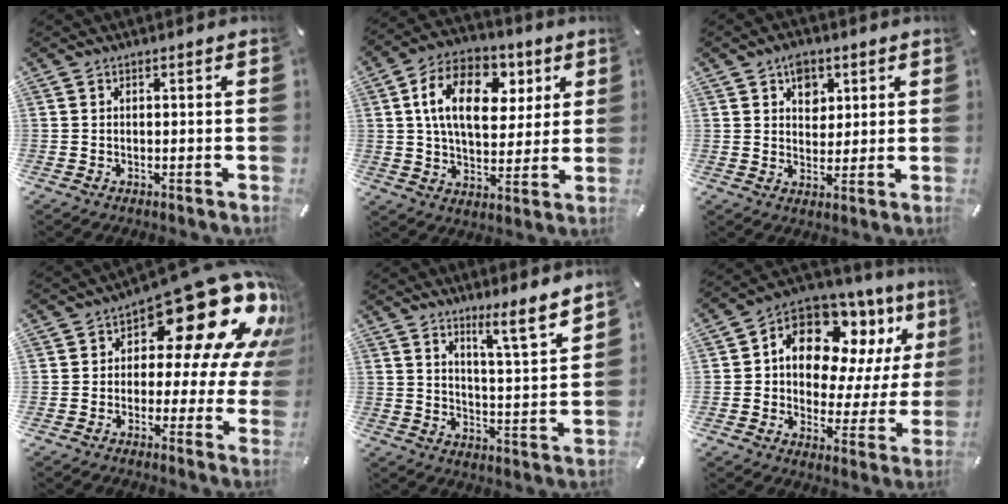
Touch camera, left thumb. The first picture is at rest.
{"total": 17.3, "force": [5.3, 11.3, 12.0], "torque": [-0.194, -0.002, 0.093]}
{"total": 5.8, "force": [3.0, 4.6, 2.0], "torque": [-0.006, -0.012, 0.046]}
{"total": 21.2, "force": [10.5, 9.6, 15.8], "torque": [-0.213, -0.077, 0.172]}
{"total": 8.6, "force": [7.3, 0.5, 4.5], "torque": [-0.062, -0.061, 0.121]}
{"total": 13.9, "force": [7.3, 9.5, 7.1], "torque": [-0.121, -0.053, 0.134]}